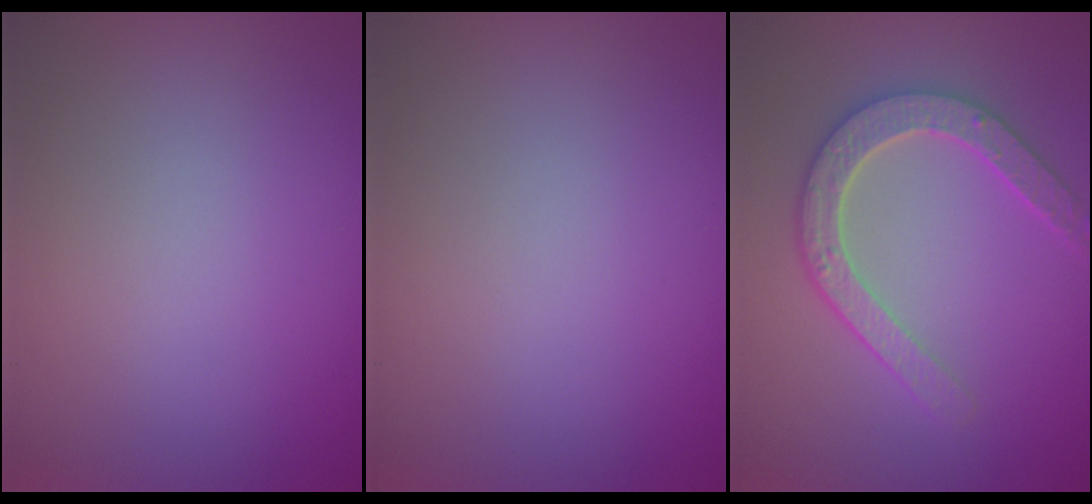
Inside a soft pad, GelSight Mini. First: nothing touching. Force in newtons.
{"total": 0.0}
{"total": 4.6, "press": 3.7, "slide": 2.6}